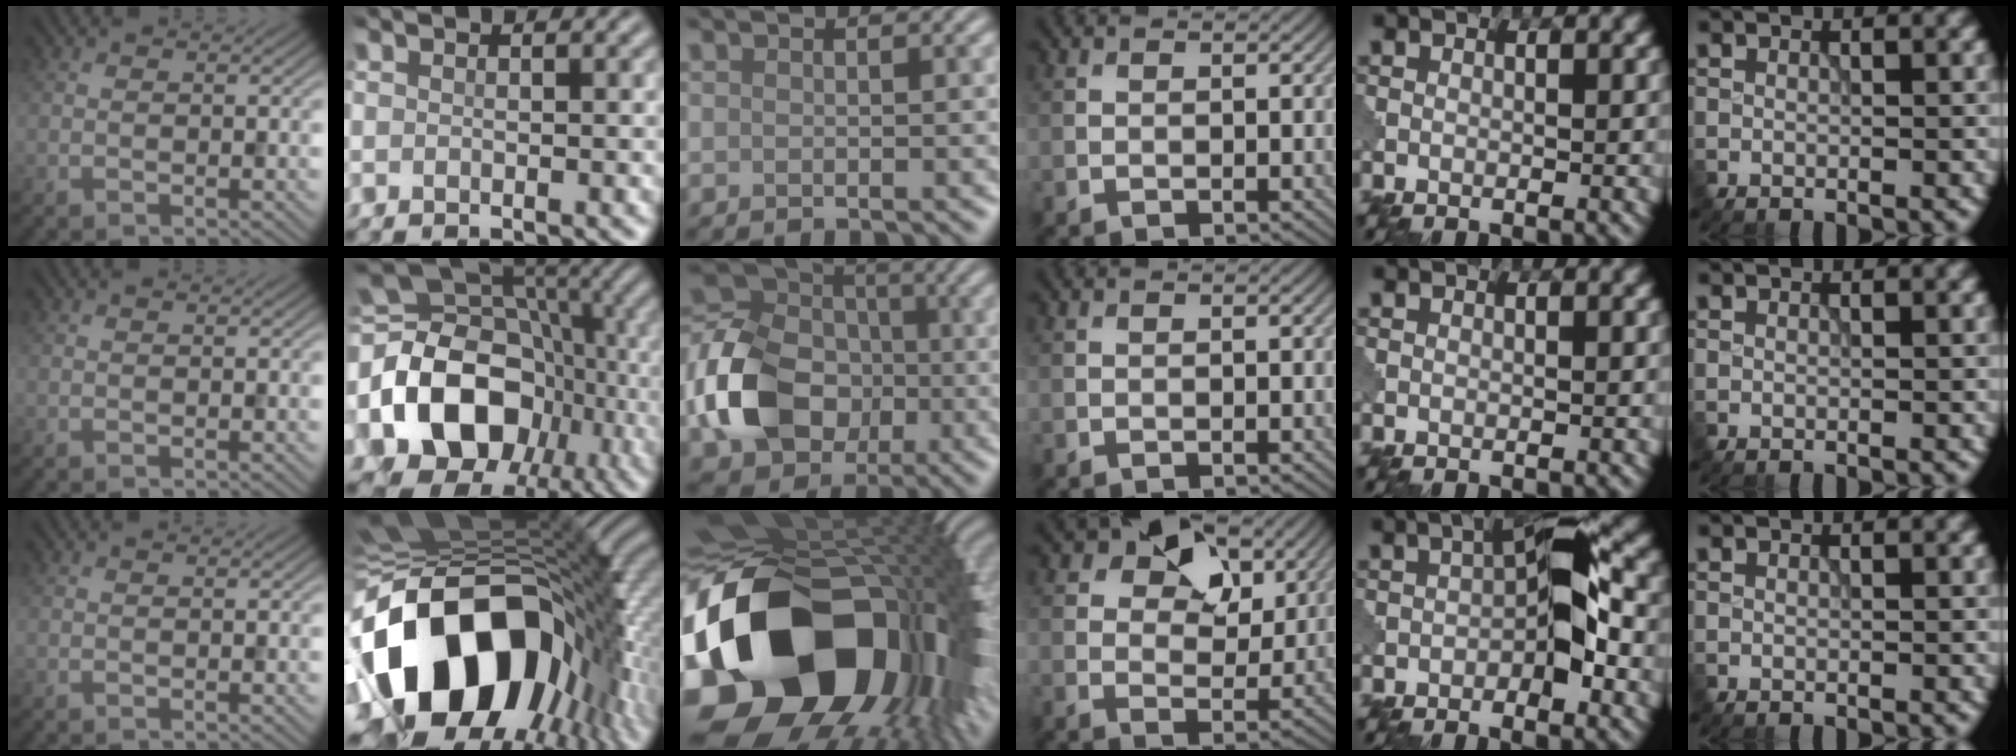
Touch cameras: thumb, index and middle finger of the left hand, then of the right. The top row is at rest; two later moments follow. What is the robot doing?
{"motion": "disassemble", "object": "puzzle pieces"}